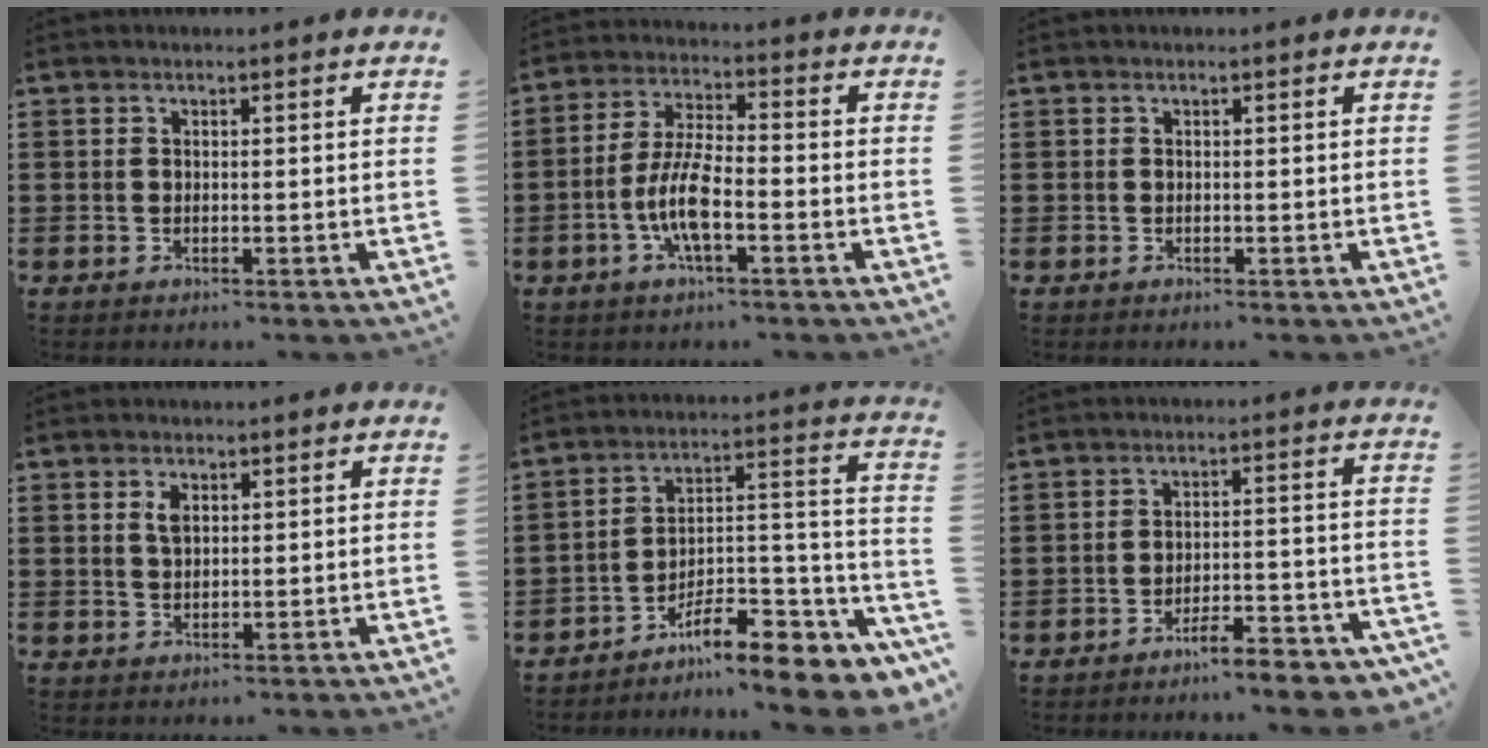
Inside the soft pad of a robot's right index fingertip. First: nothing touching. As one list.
[{"total": 7.9, "force": [-2.6, 2.4, 7.1], "torque": [-0.165, -0.013, -0.056]}, {"total": 0.0}, {"total": 2.2, "force": [1.0, 1.1, 1.6], "torque": [-0.036, 0.004, 0.017]}, {"total": 10.0, "force": [-8.4, 2.5, 4.8], "torque": [-0.058, 0.027, -0.156]}, {"total": 5.9, "force": [-5.4, 0.4, 2.3], "torque": [-0.034, 0.000, -0.100]}]